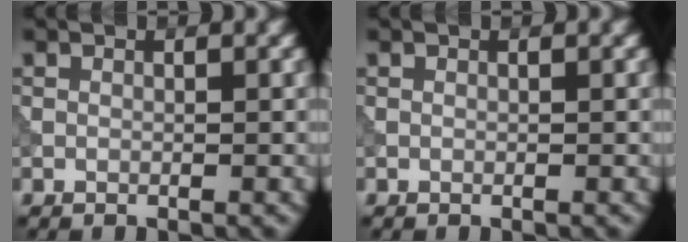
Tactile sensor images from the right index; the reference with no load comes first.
{"total": 0.0}